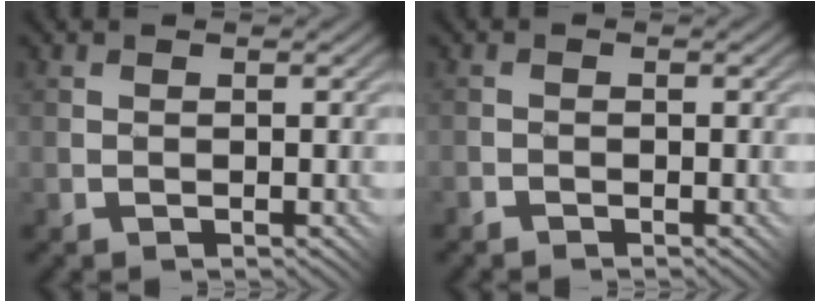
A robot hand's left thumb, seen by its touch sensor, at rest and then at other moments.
{"total": 0.8, "force": [-0.7, 0.0, -0.3], "torque": [0.007, 0.004, -0.016]}